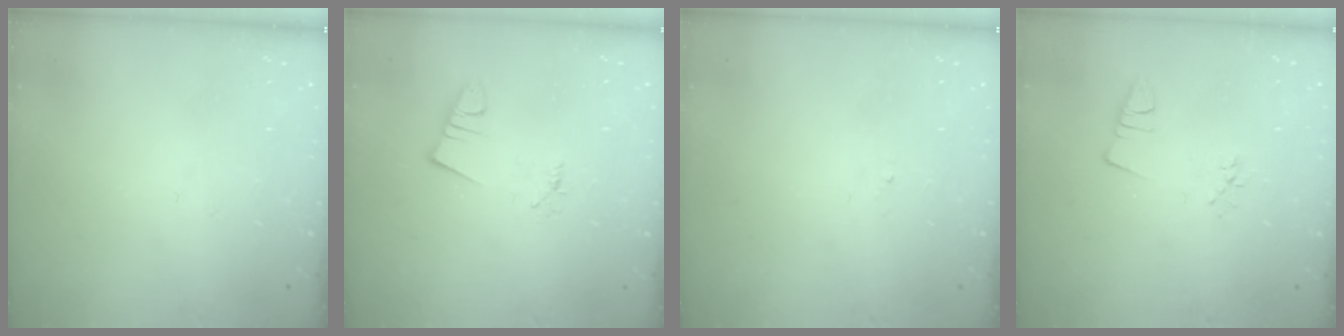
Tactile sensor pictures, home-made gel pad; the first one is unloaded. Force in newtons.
{"total": 1.1, "press": 1.1, "slide": 0.0}
{"total": 2.5, "press": 2.5, "slide": 0.1}
{"total": 2.3, "press": 1.9, "slide": 1.4}